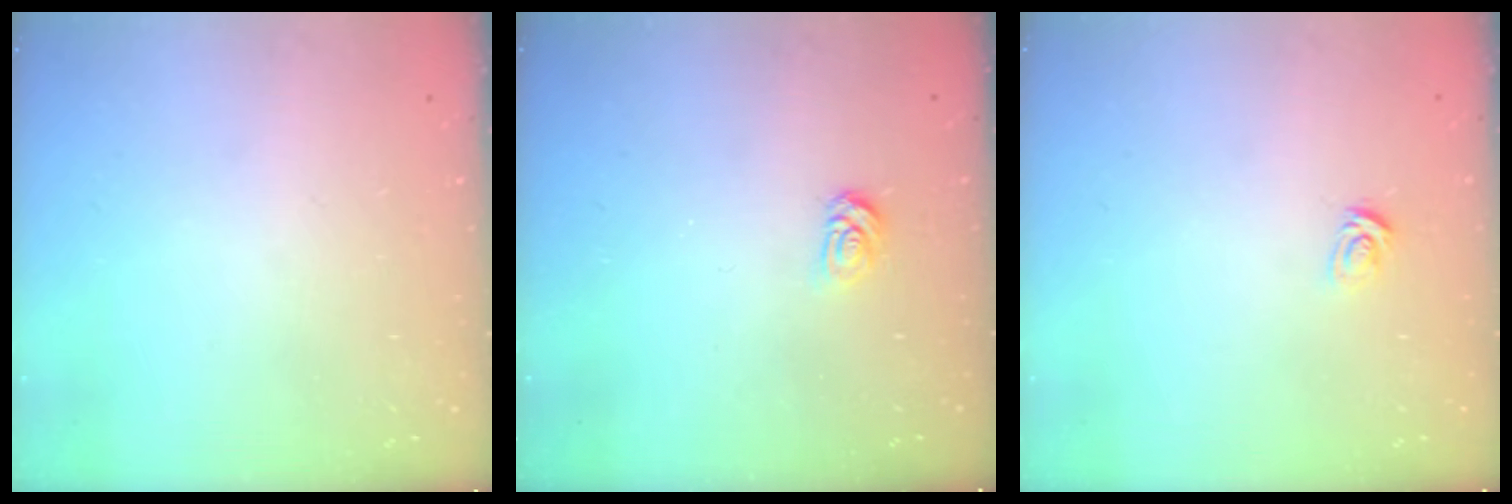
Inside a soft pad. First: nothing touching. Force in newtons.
{"total": 3.9, "press": 3.9, "slide": 0.5}
{"total": 3.7, "press": 3.7, "slide": 0.2}